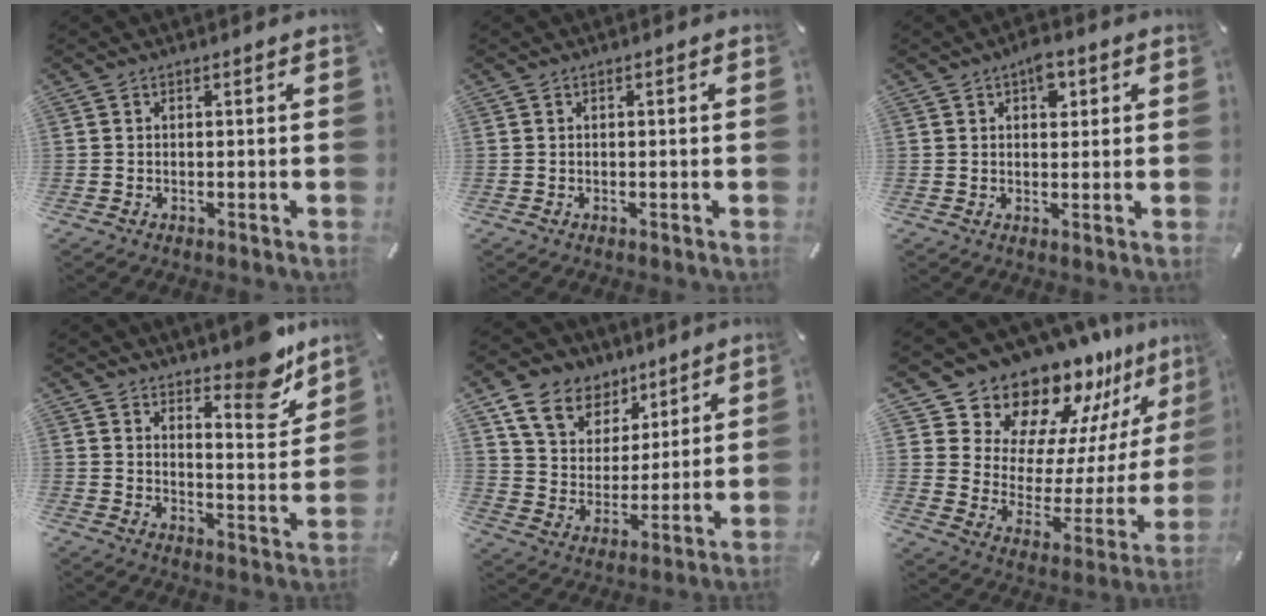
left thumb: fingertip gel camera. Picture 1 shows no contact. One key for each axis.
{"total": 0.0}
{"total": 4.6, "fx": 2.0, "fy": 2.7, "fz": 3.1, "tx": -0.027, "ty": -0.008, "tz": 0.026}
{"total": 11.1, "fx": 9.5, "fy": 3.9, "fz": 4.4, "tx": -0.032, "ty": -0.088, "tz": 0.163}
{"total": 12.2, "fx": 7.7, "fy": 8.9, "fz": 3.2, "tx": -0.085, "ty": -0.044, "tz": 0.153}
{"total": 16.6, "fx": 15.3, "fy": 6.5, "fz": 0.8, "tx": -0.019, "ty": -0.165, "tz": 0.271}